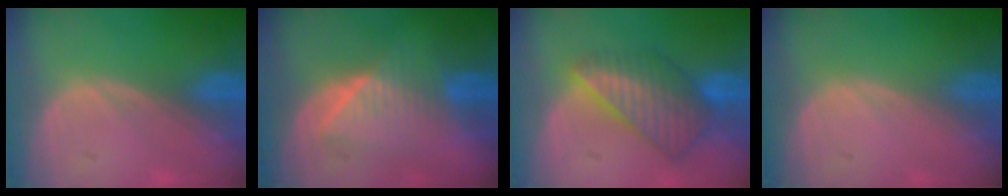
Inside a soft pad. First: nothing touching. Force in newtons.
{"total": 6.4, "press": 6.3, "slide": 1.0}
{"total": 8.5, "press": 7.4, "slide": 4.1}
{"total": 0.0}